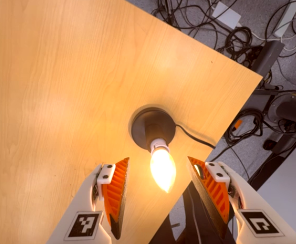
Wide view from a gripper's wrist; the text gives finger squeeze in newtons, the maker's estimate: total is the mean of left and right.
{"total": 0.0}